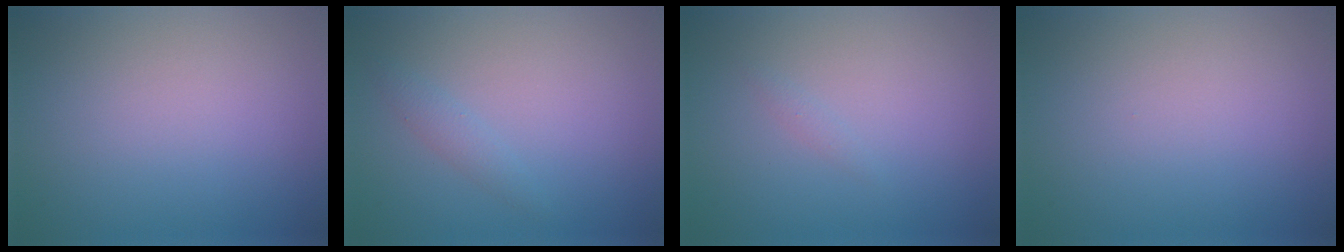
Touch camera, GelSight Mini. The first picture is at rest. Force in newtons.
{"total": 1.2, "press": 1.2, "slide": 0.0}
{"total": 0.5, "press": 0.5, "slide": 0.0}
{"total": 0.0}